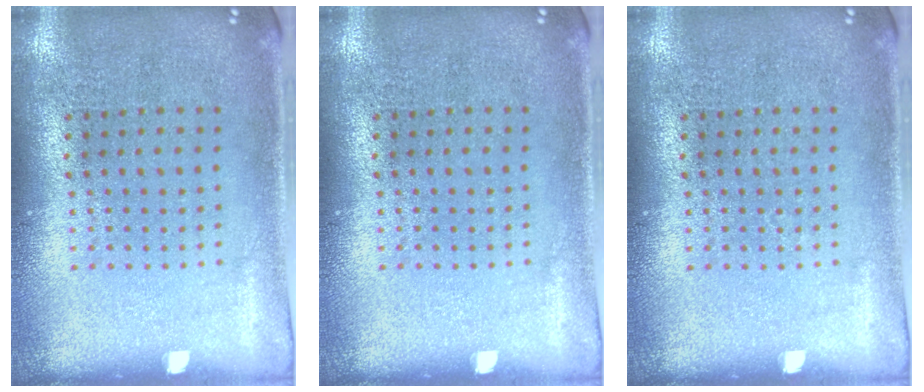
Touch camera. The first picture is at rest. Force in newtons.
{"total": 0.0}
{"total": 0.0}